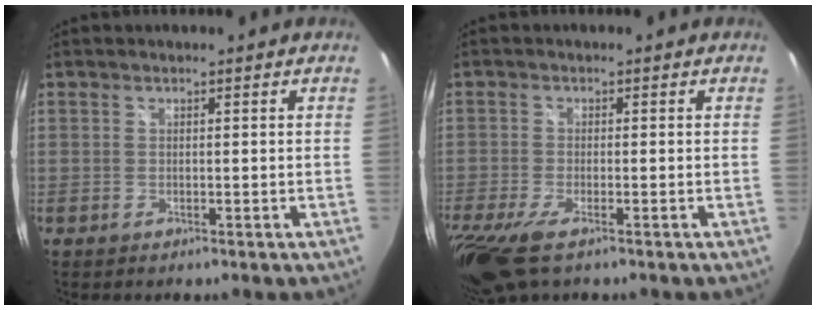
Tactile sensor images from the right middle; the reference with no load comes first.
{"total": 9.5, "force": [-5.9, 3.0, 6.8], "torque": [-0.162, -0.042, -0.114]}